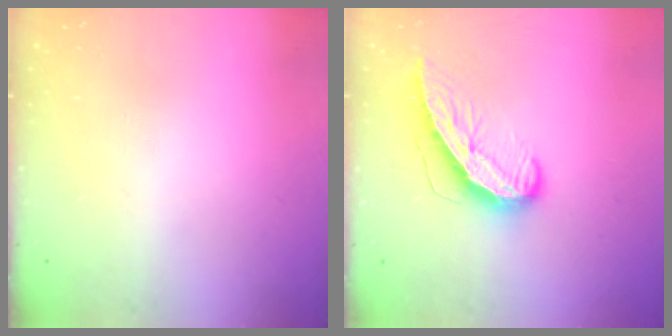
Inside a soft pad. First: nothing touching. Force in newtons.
{"total": 10.0, "press": 10.0, "slide": 0.5}